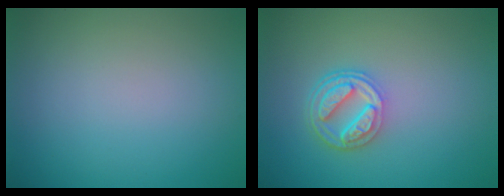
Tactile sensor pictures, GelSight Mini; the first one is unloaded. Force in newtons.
{"total": 4.1, "press": 3.2, "slide": 2.7}